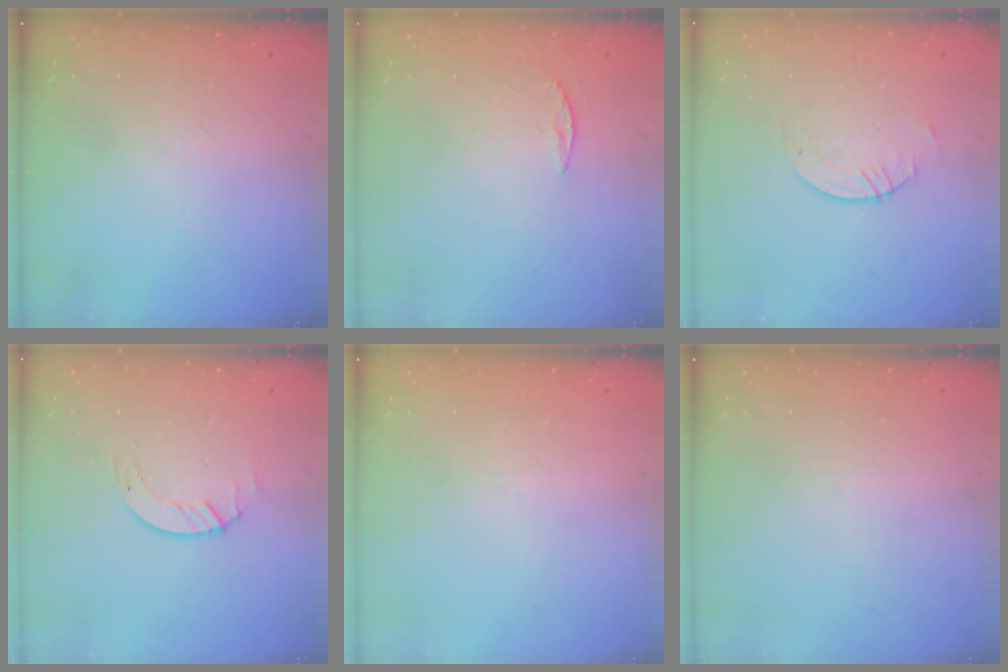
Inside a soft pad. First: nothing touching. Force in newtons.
{"total": 3.3, "press": 3.3, "slide": 0.4}
{"total": 0.8, "press": 0.8, "slide": 0.2}
{"total": 2.0, "press": 2.0, "slide": 0.2}
{"total": 0.0}
{"total": 0.0}